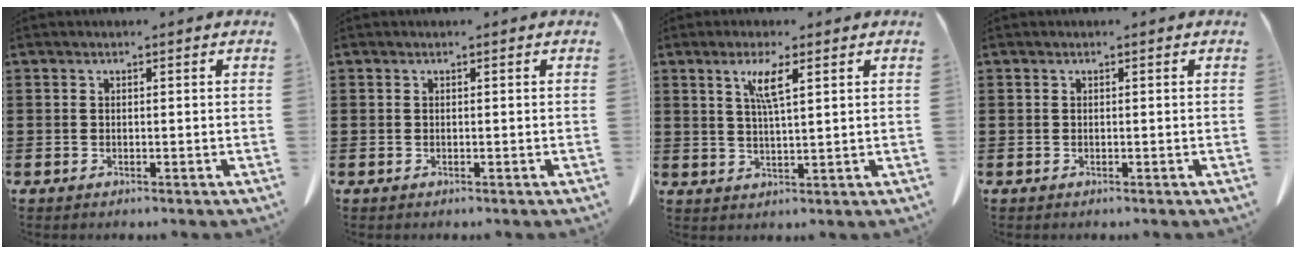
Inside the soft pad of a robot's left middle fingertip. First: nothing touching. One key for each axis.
{"total": 0.0}
{"total": 4.6, "fx": 2.2, "fy": 0.5, "fz": 4.0, "tx": -0.085, "ty": 0.003, "tz": 0.035}
{"total": 0.0}